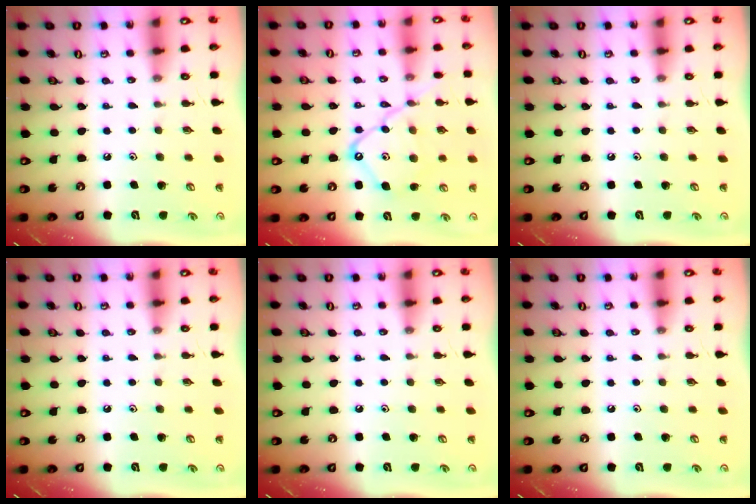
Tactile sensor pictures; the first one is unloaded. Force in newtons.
{"total": 14.4, "press": 14.4, "slide": 1.3}
{"total": 0.0}
{"total": 0.0}
{"total": 0.0}
{"total": 0.0}